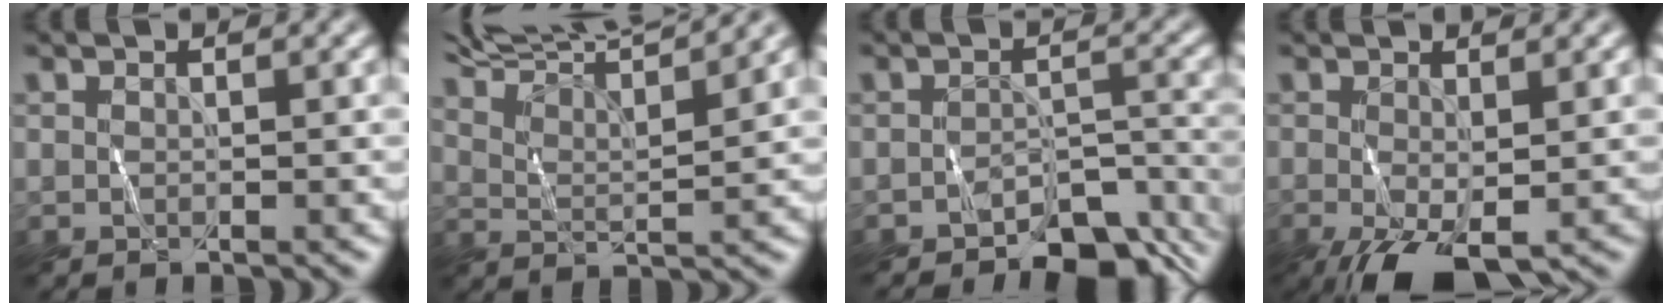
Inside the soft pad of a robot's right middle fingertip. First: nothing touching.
{"total": 10.5, "force": [9.4, 1.6, 4.5], "torque": [-0.083, 0.021, 0.112]}
{"total": 5.9, "force": [-4.8, 2.4, 2.6], "torque": [-0.026, -0.005, -0.070]}
{"total": 5.0, "force": [-2.3, 1.9, 4.0], "torque": [-0.090, -0.010, -0.036]}